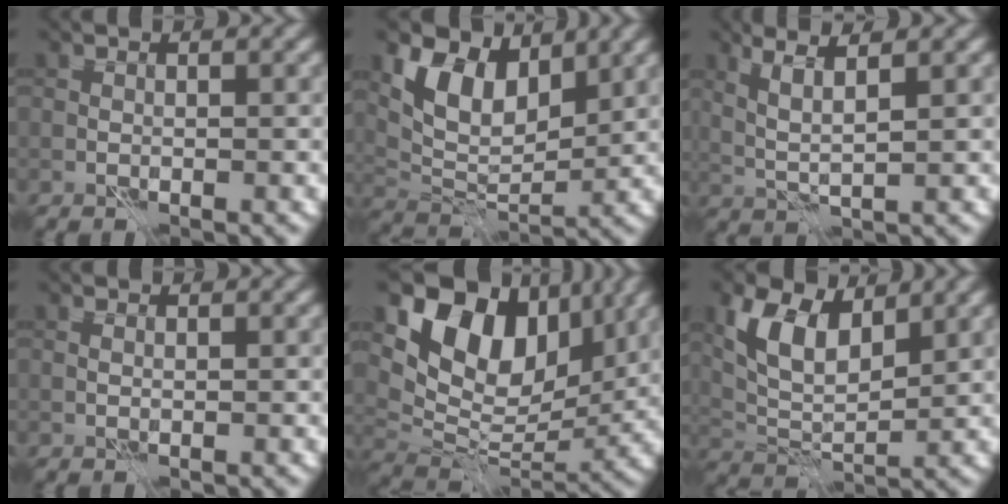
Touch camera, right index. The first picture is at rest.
{"total": 6.7, "force": [3.5, 3.8, 4.2], "torque": [-0.078, -0.007, 0.066]}
{"total": 3.1, "force": [1.5, 0.5, 2.7], "torque": [-0.059, -0.002, 0.037]}
{"total": 0.0}
{"total": 11.6, "force": [5.6, 7.4, 6.8], "torque": [-0.122, -0.007, 0.109]}
{"total": 6.9, "force": [3.1, 3.7, 4.9], "torque": [-0.105, 0.001, 0.057]}